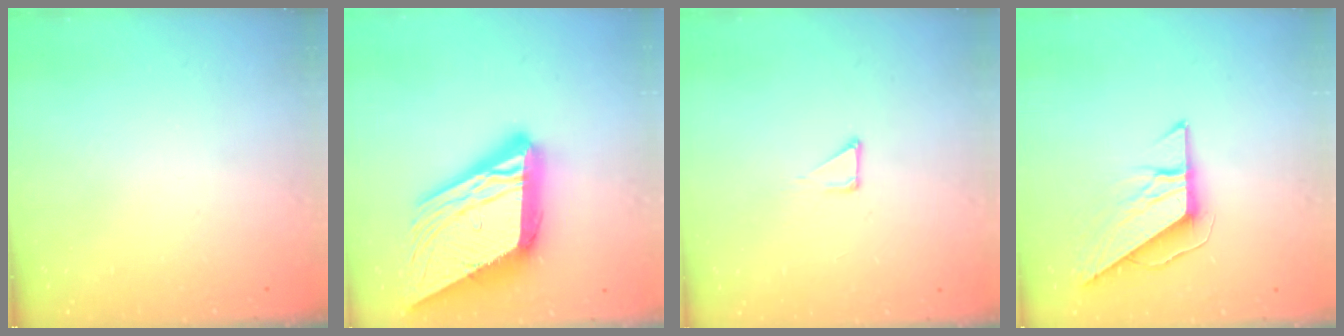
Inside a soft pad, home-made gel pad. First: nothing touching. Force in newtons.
{"total": 27.2, "press": 26.9, "slide": 4.5}
{"total": 2.7, "press": 2.7, "slide": 0.3}
{"total": 8.3, "press": 8.3, "slide": 0.7}